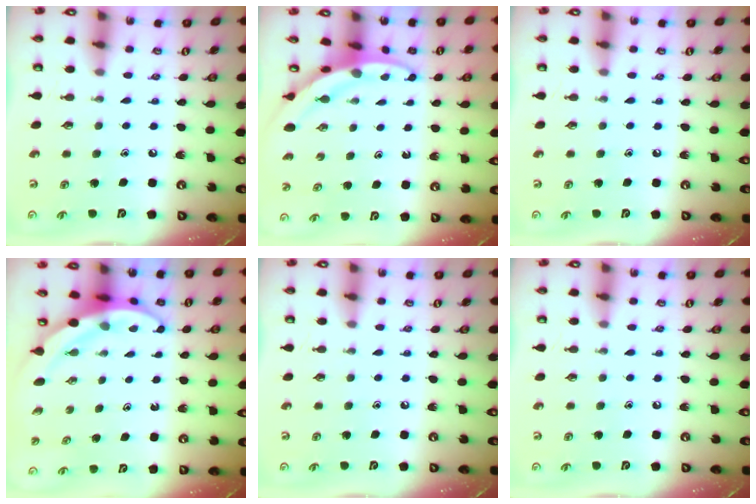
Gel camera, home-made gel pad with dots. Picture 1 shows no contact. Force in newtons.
{"total": 3.3, "press": 3.3, "slide": 0.2}
{"total": 0.0}
{"total": 4.8, "press": 4.7, "slide": 1.2}
{"total": 0.0}
{"total": 0.0}